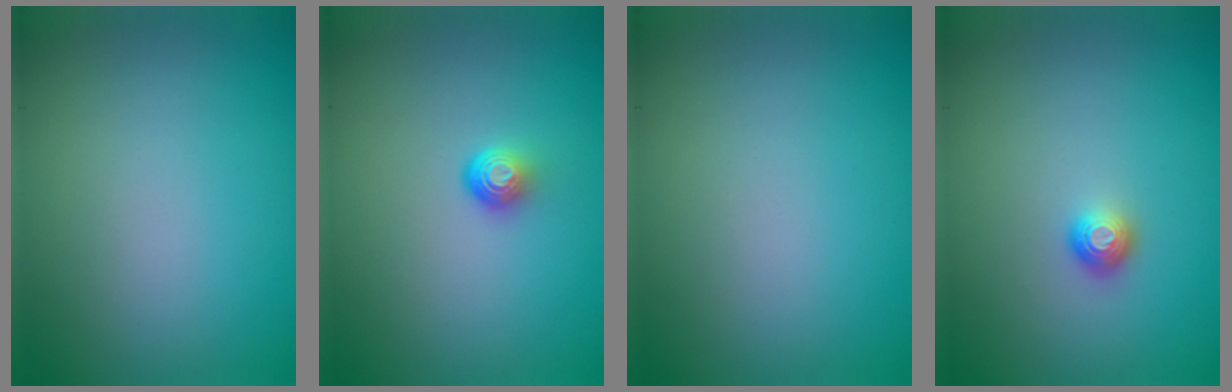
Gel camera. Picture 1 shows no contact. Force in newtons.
{"total": 1.9, "press": 1.1, "slide": 1.5}
{"total": 0.0}
{"total": 1.0, "press": 0.9, "slide": 0.4}